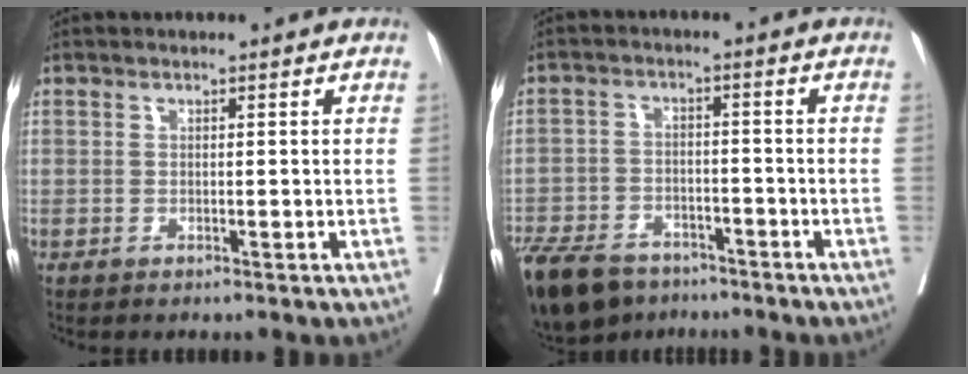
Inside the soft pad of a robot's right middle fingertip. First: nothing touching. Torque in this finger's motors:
{"motor_torque": [0.98, -1.16, 0.25, 0.04]}